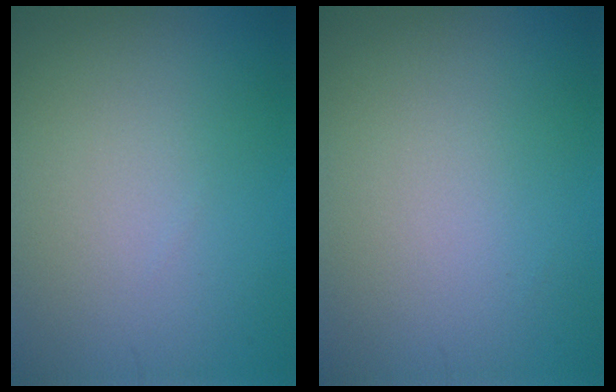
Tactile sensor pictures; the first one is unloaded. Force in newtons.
{"total": 0.0}